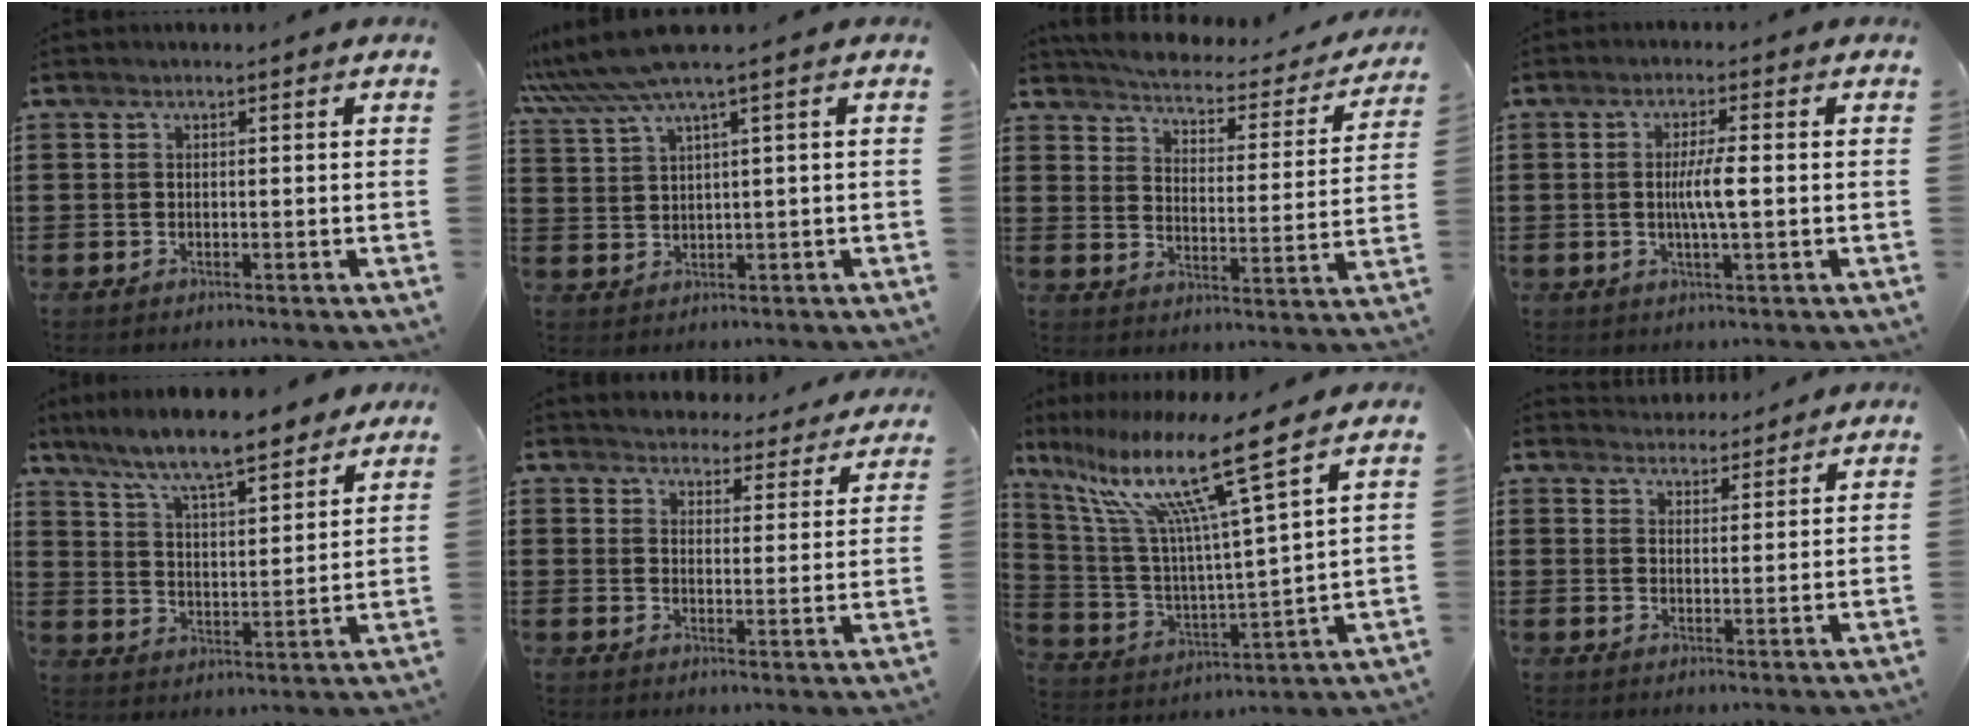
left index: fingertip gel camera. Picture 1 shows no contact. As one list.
[{"total": 5.6, "force": [3.3, -0.3, 4.4], "torque": [-0.103, -0.017, 0.055]}, {"total": 3.5, "force": [3.4, 0.3, 1.0], "torque": [-0.041, -0.028, 0.050]}, {"total": 4.4, "force": [-0.1, 0.5, 4.4], "torque": [-0.080, -0.001, -0.006]}, {"total": 8.7, "force": [7.5, 1.0, 4.2], "torque": [-0.111, -0.034, 0.129]}, {"total": 4.2, "force": [4.2, 0.3, -0.2], "torque": [-0.010, -0.031, 0.071]}, {"total": 15.3, "force": [10.3, 0.7, 11.2], "torque": [-0.246, -0.061, 0.161]}, {"total": 3.2, "force": [3.1, 0.8, -0.2], "torque": [-0.007, -0.007, 0.060]}]